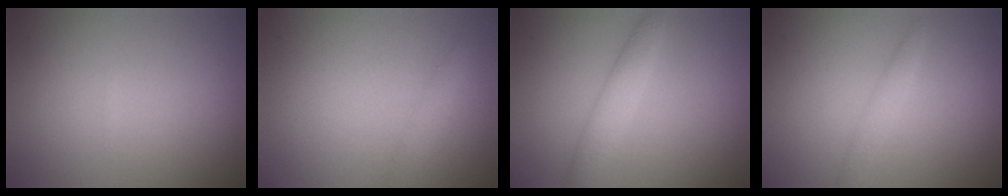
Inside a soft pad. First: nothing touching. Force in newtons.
{"total": 1.4, "press": 1.4, "slide": 0.1}
{"total": 2.5, "press": 2.5, "slide": 0.0}
{"total": 1.4, "press": 1.4, "slide": 0.1}